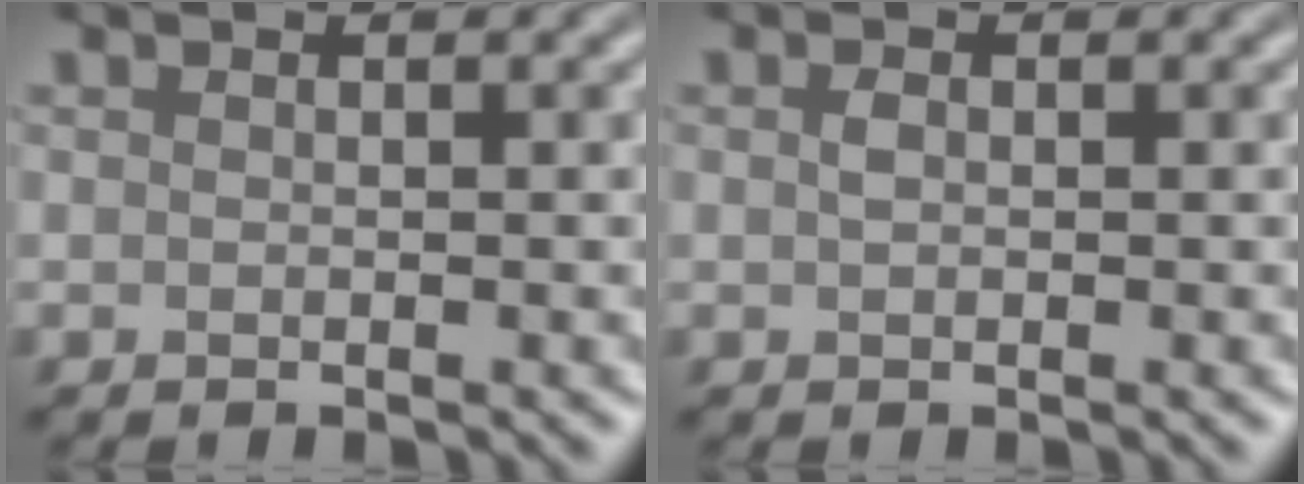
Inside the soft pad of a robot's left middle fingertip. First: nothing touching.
{"total": 0.7, "force": [0.1, 0.5, 0.5], "torque": [-0.013, 0.000, 0.002]}